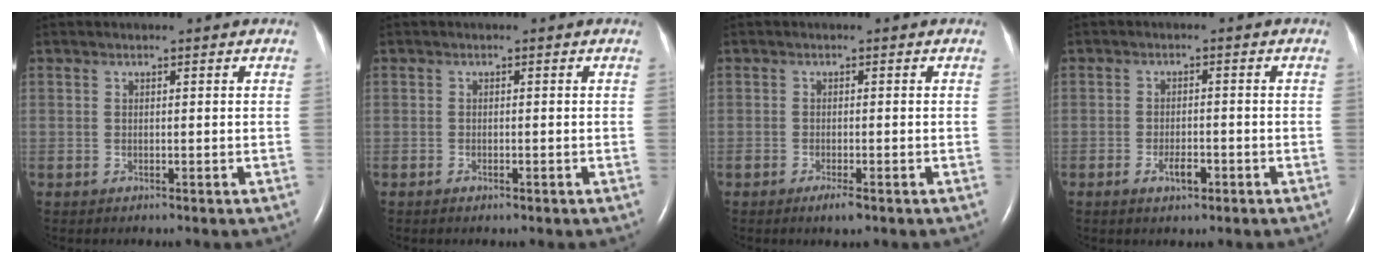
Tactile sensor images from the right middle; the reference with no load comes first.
{"total": 0.8, "force": [-0.5, 0.3, 0.5], "torque": [-0.013, -0.001, -0.005]}
{"total": 2.0, "force": [-1.3, 0.3, 1.5], "torque": [-0.030, -0.004, -0.022]}
{"total": 2.9, "force": [-1.5, 1.1, 2.2], "torque": [-0.044, 0.002, -0.025]}